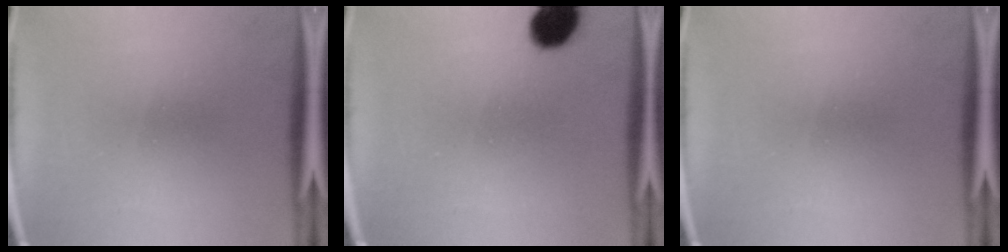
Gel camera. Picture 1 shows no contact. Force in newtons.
{"total": 7.4}
{"total": 0.0}